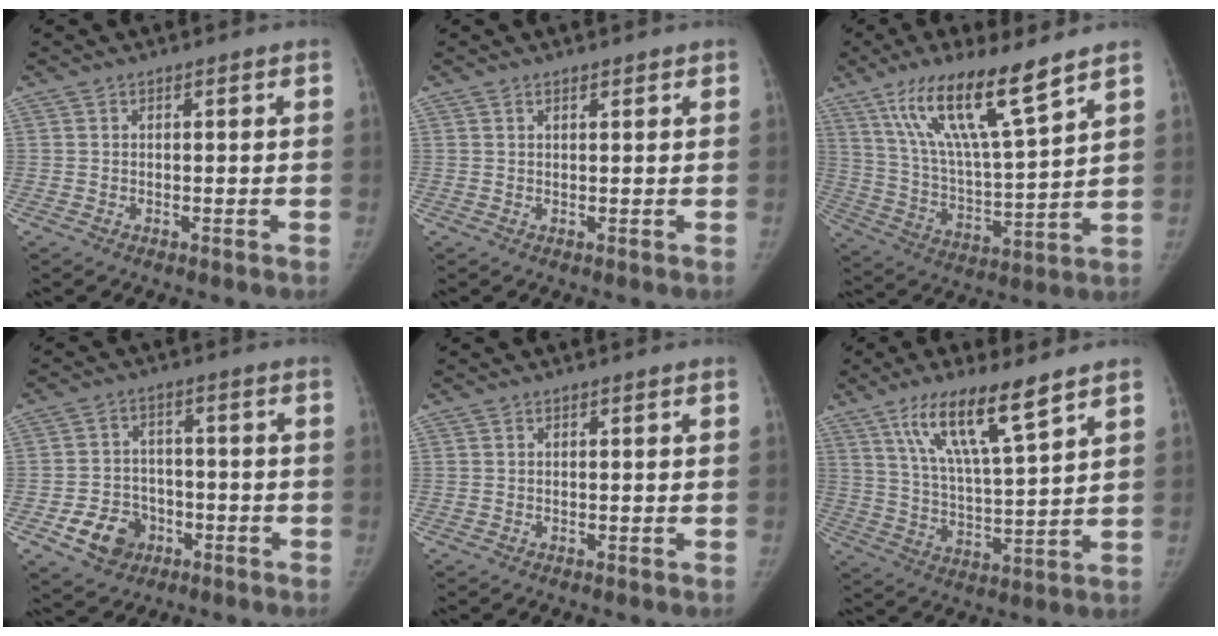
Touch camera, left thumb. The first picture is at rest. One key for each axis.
{"total": 0.9, "fx": 0.8, "fy": 0.3, "fz": 0.4, "tx": -0.007, "ty": -0.004, "tz": 0.011}
{"total": 17.7, "fx": 11.3, "fy": 2.9, "fz": 13.3, "tx": -0.232, "ty": -0.054, "tz": 0.217}
{"total": 8.7, "fx": -3.8, "fy": 7.0, "fz": 3.4, "tx": -0.033, "ty": 0.025, "tz": -0.056}
{"total": 0.0}
{"total": 13.9, "fx": 8.6, "fy": 2.4, "fz": 10.6, "tx": -0.185, "ty": -0.040, "tz": 0.166}